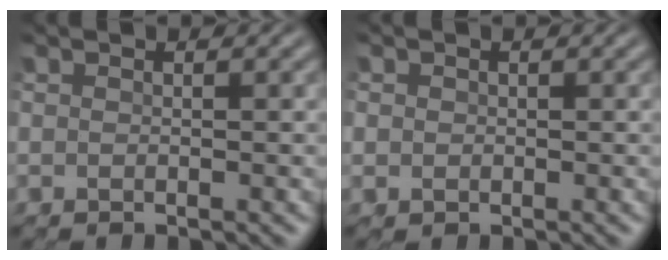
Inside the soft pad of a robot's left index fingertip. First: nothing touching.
{"total": 1.9, "force": [0.5, 1.7, 0.8], "torque": [-0.008, 0.014, -0.002]}